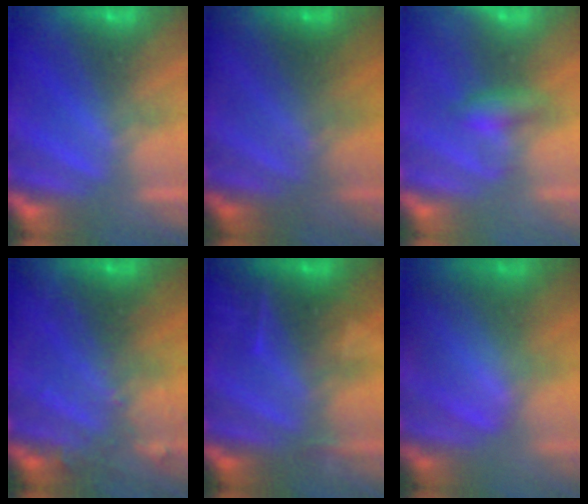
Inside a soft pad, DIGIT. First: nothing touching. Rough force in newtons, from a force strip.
{"total": 1.7}
{"total": 2.0}
{"total": 2.9}
{"total": 2.4}
{"total": 4.7}